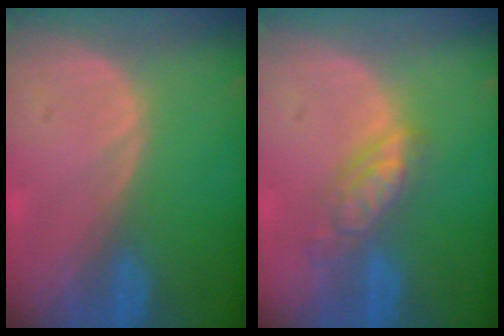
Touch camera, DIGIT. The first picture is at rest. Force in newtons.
{"total": 5.7, "press": 5.0, "slide": 2.7}